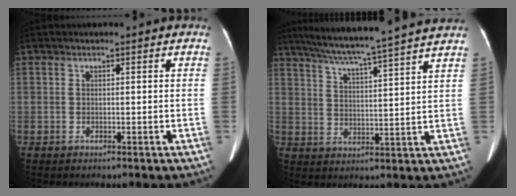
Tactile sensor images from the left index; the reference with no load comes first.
{"total": 17.1, "force": [14.9, -1.6, 8.3], "torque": [-0.148, 0.003, 0.210]}